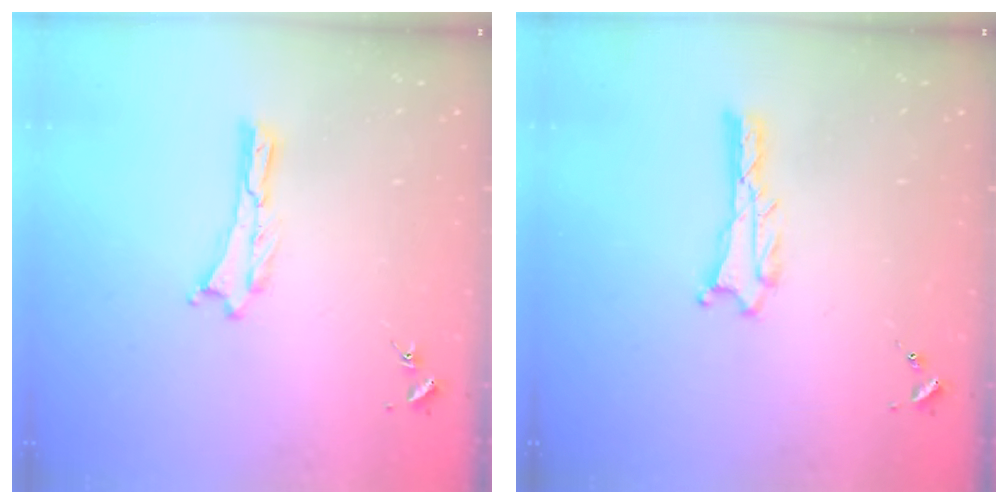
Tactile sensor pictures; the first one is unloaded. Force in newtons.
{"total": 0.9, "press": 0.8, "slide": 0.1}